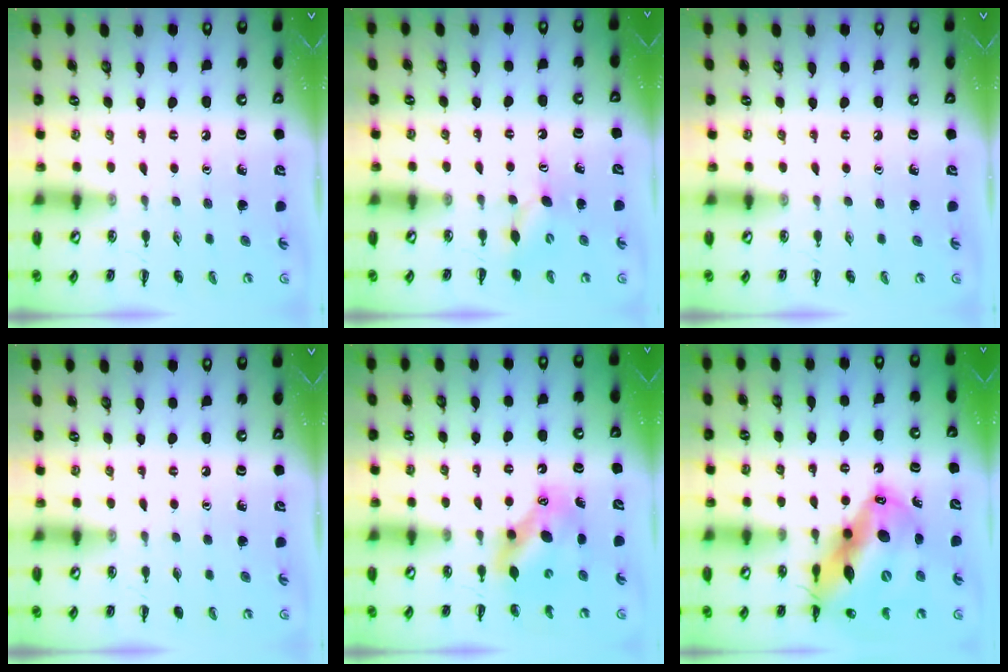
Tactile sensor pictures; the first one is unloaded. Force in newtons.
{"total": 4.3, "press": 4.2, "slide": 0.8}
{"total": 0.0}
{"total": 0.0}
{"total": 7.5, "press": 7.3, "slide": 1.4}
{"total": 19.8, "press": 18.9, "slide": 5.6}